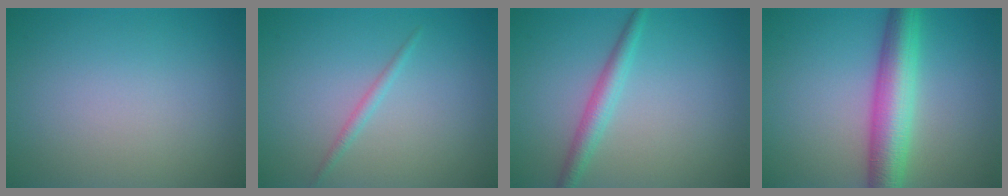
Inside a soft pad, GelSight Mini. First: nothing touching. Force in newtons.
{"total": 1.0, "press": 1.0, "slide": 0.0}
{"total": 2.3, "press": 2.3, "slide": 0.0}
{"total": 6.3, "press": 6.3, "slide": 0.1}